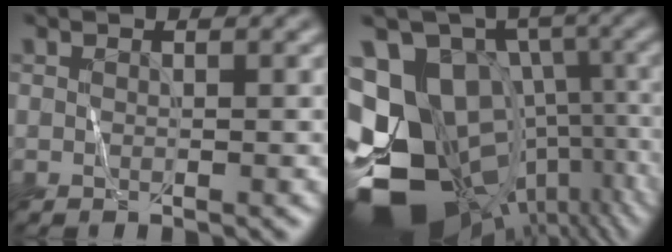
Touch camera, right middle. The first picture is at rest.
{"total": 19.7, "force": [-6.9, 14.7, 11.1], "torque": [-0.199, -0.010, -0.079]}